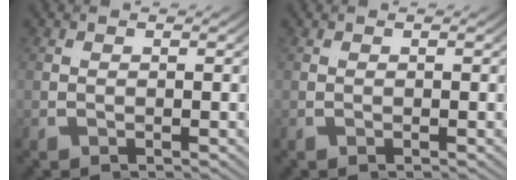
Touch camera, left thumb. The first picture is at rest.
{"total": 0.0}